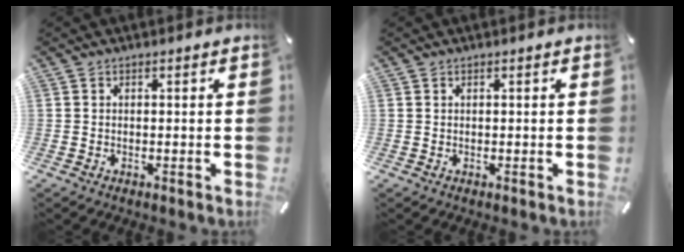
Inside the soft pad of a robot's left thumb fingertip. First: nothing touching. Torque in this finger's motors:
{"motor_torque": [0.03, 0.01, -0.01, 0.01, 0.00]}